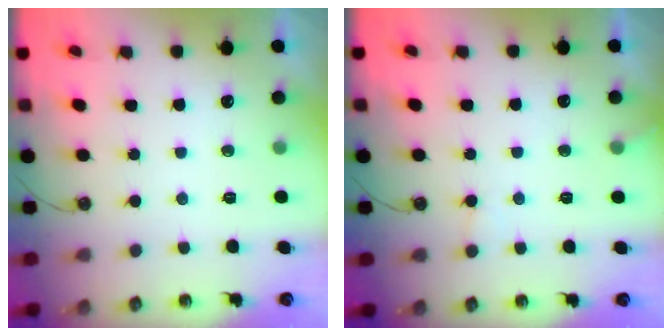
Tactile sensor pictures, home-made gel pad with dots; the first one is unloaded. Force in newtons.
{"total": 6.7, "press": 6.7, "slide": 0.4}